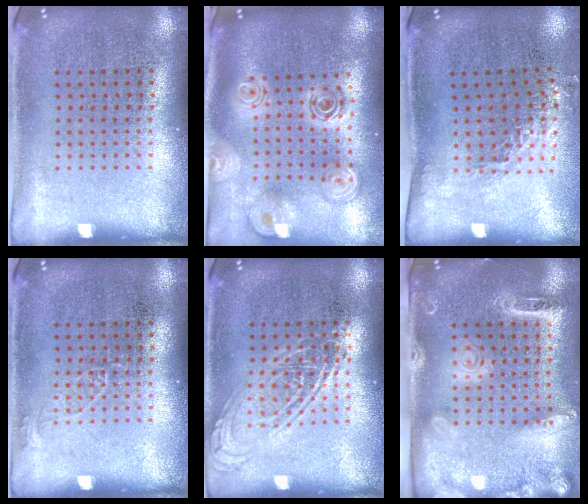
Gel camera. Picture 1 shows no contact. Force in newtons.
{"total": 2.6, "press": 1.9, "slide": 1.8}
{"total": 1.2, "press": 1.0, "slide": 0.8}
{"total": 0.8, "press": 0.8, "slide": 0.1}
{"total": 2.5, "press": 2.5, "slide": 0.3}
{"total": 2.6, "press": 2.0, "slide": 1.7}